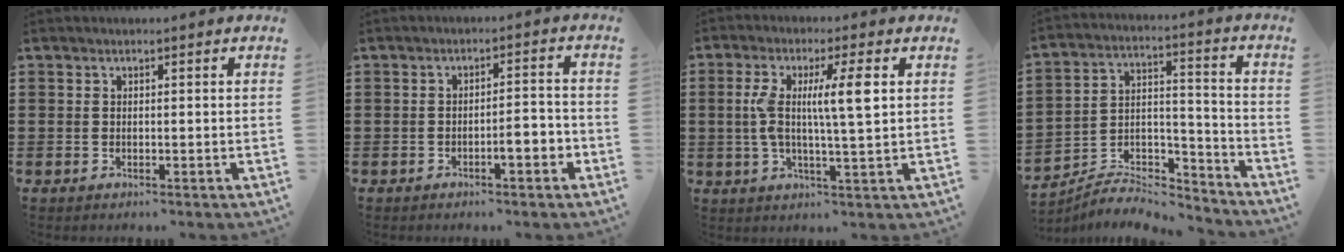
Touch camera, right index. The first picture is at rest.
{"total": 3.6, "force": [-1.6, 0.8, 3.2], "torque": [-0.054, 0.004, -0.031]}
{"total": 8.2, "force": [1.4, 1.2, 8.0], "torque": [-0.154, -0.003, 0.019]}
{"total": 6.1, "force": [-5.8, 1.6, 1.1], "torque": [-0.020, 0.007, -0.114]}